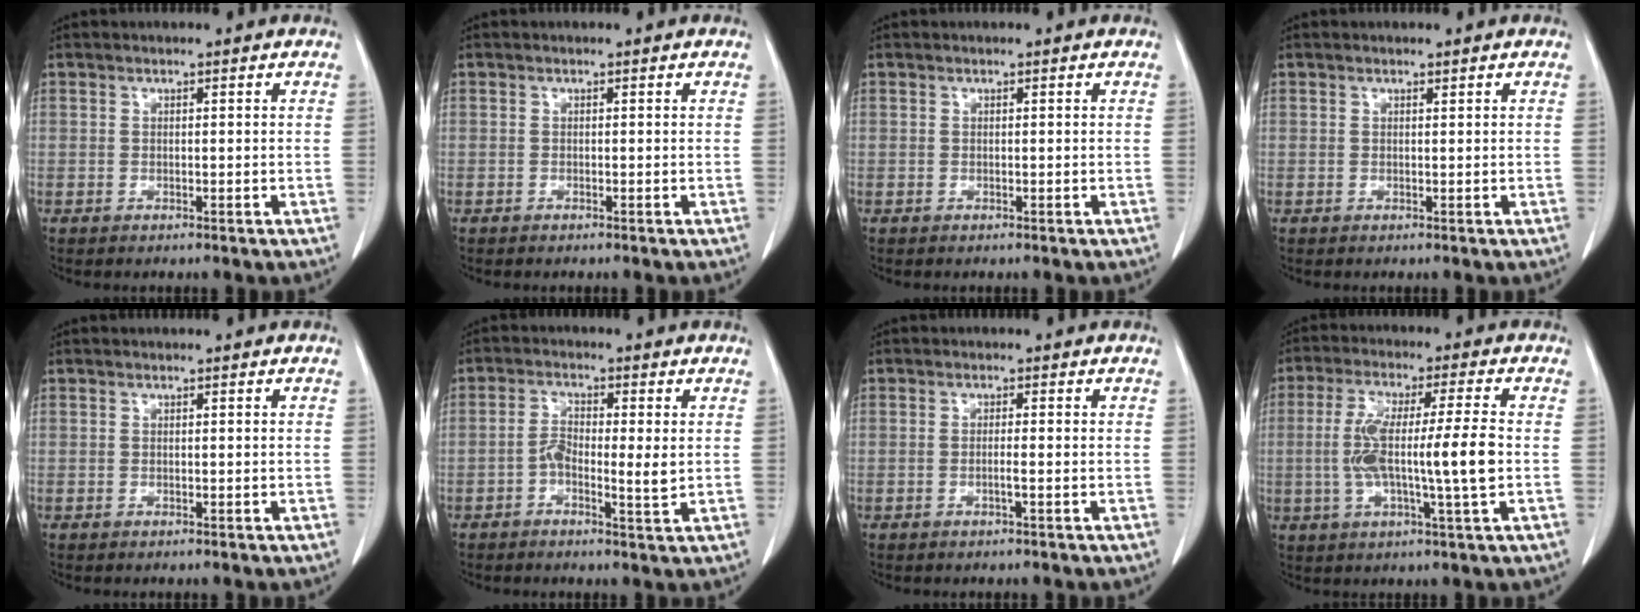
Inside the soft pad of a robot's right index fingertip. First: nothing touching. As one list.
[{"total": 0.0}, {"total": 0.0}, {"total": 0.0}, {"total": 0.0}, {"total": 5.0, "force": [-0.5, 1.4, 4.7], "torque": [-0.086, 0.002, -0.013]}, {"total": 1.2, "force": [-0.4, -0.2, 1.1], "torque": [-0.021, 0.000, -0.008]}, {"total": 11.7, "force": [-0.8, 0.4, 11.6], "torque": [-0.222, 0.006, -0.018]}]